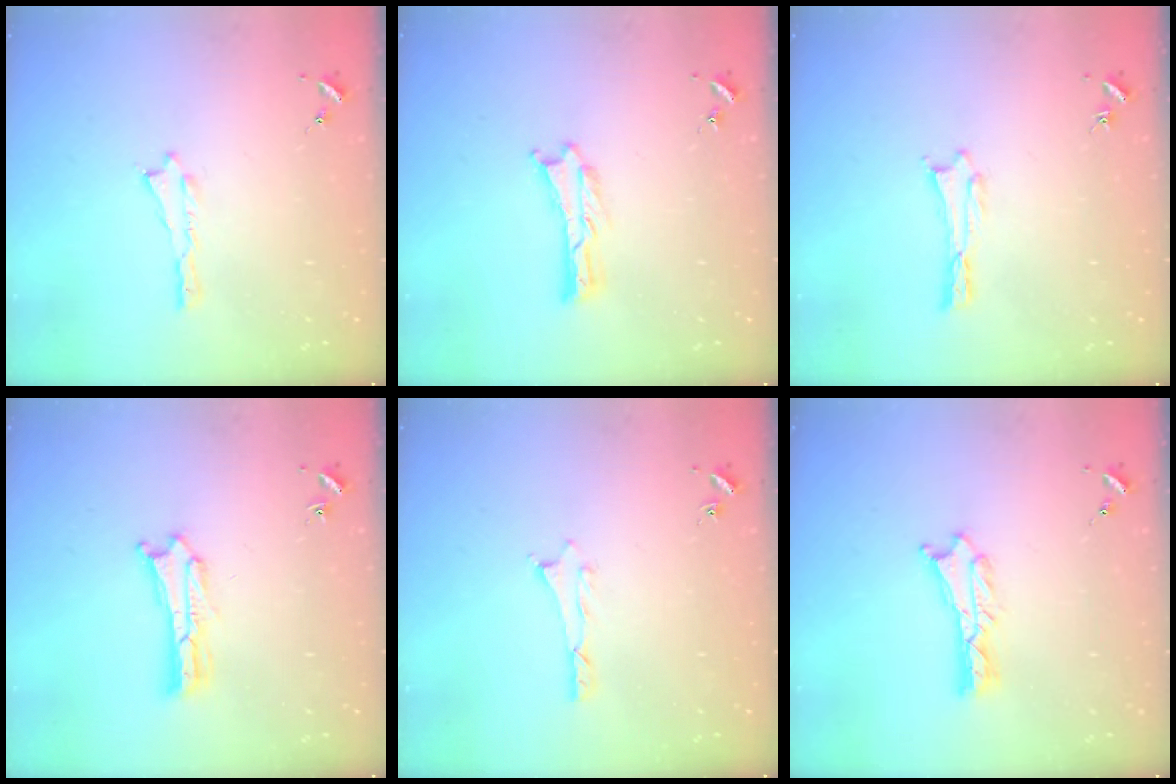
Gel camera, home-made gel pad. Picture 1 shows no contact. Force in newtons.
{"total": 0.0}
{"total": 0.0}
{"total": 1.2, "press": 1.2, "slide": 0.2}
{"total": 0.6, "press": 0.5, "slide": 0.2}
{"total": 1.3, "press": 1.3, "slide": 0.1}